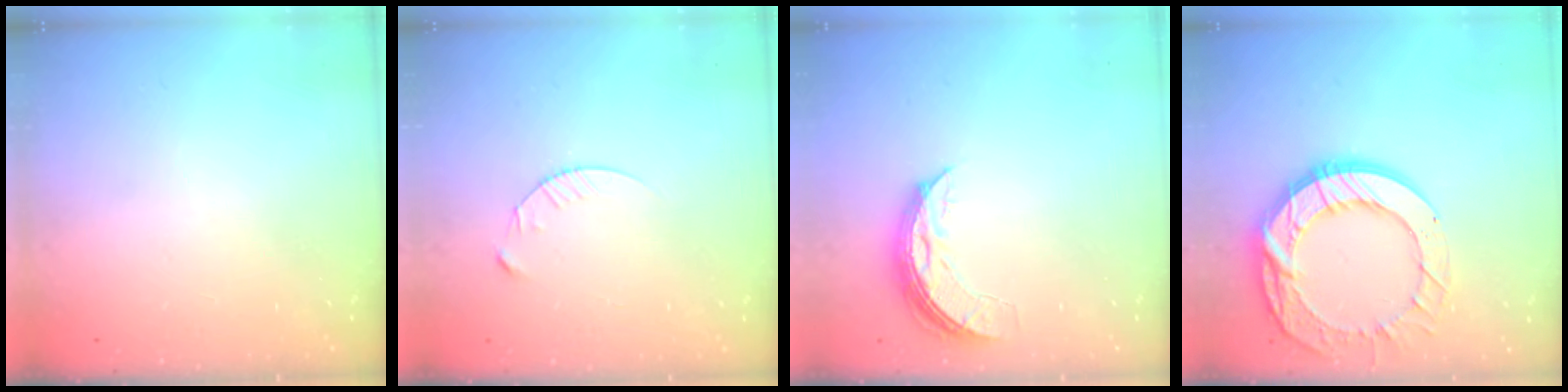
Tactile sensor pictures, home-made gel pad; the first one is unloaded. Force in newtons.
{"total": 4.7, "press": 4.7, "slide": 0.6}
{"total": 7.4, "press": 7.4, "slide": 0.6}
{"total": 19.8, "press": 19.7, "slide": 1.7}